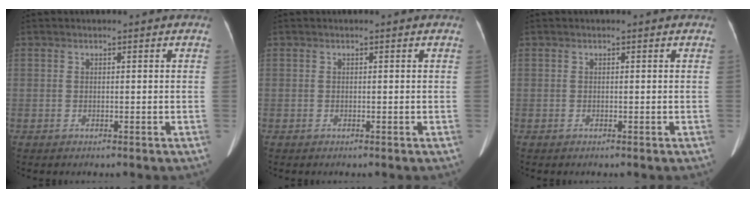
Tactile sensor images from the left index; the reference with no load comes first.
{"total": 0.0}
{"total": 0.0}